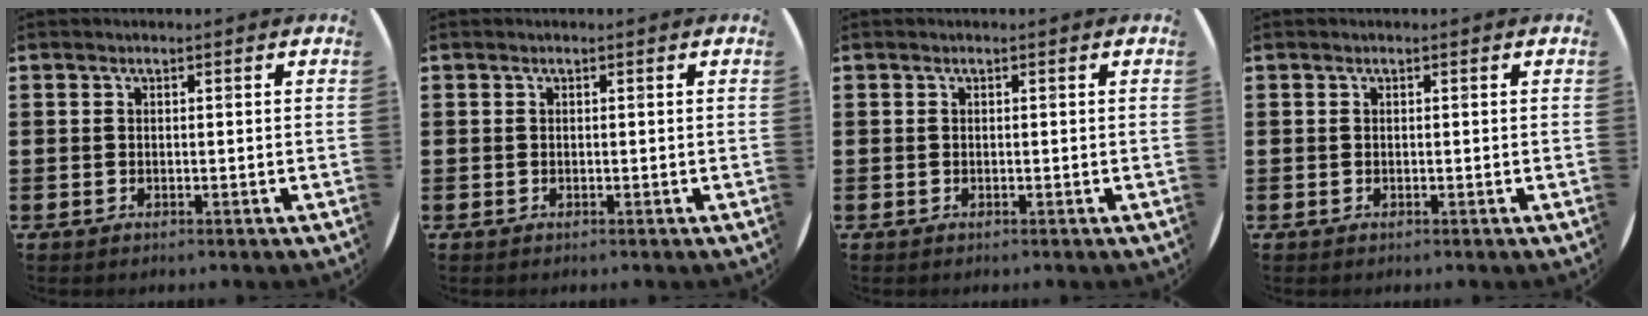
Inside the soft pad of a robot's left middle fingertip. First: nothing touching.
{"total": 0.0}
{"total": 0.0}
{"total": 0.0}